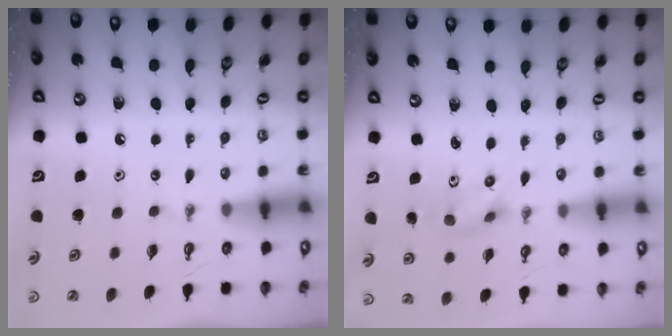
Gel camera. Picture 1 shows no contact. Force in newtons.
{"total": 2.0, "press": 1.8, "slide": 0.9}